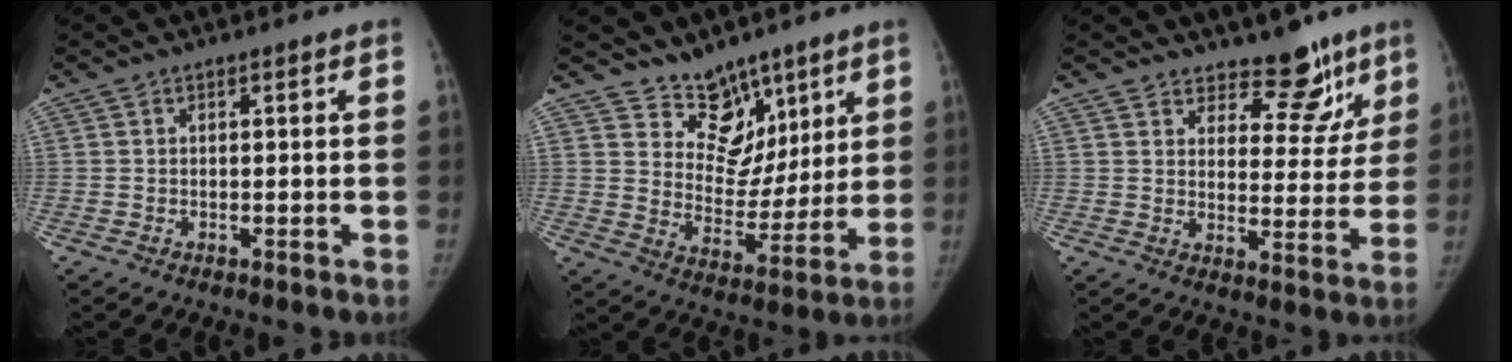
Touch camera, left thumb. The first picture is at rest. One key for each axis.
{"total": 11.5, "fx": 8.4, "fy": 7.2, "fz": 3.0, "tx": -0.001, "ty": -0.061, "tz": 0.153}
{"total": 10.0, "fx": 7.8, "fy": 5.0, "fz": 3.7, "tx": 0.000, "ty": -0.056, "tz": 0.109}